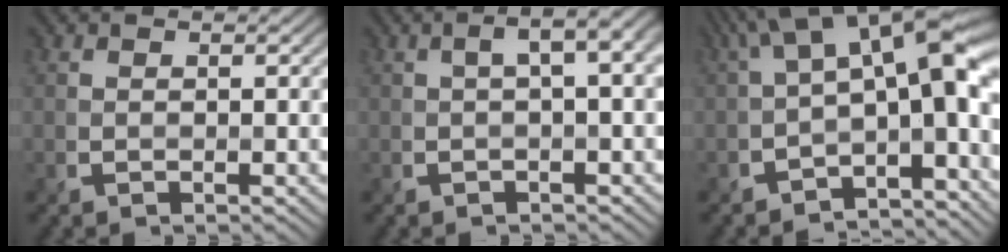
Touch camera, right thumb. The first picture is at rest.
{"total": 3.9, "force": [0.6, 1.0, 3.7], "torque": [-0.053, 0.020, 0.008]}
{"total": 12.9, "force": [0.6, 5.1, 11.9], "torque": [-0.165, 0.009, 0.012]}